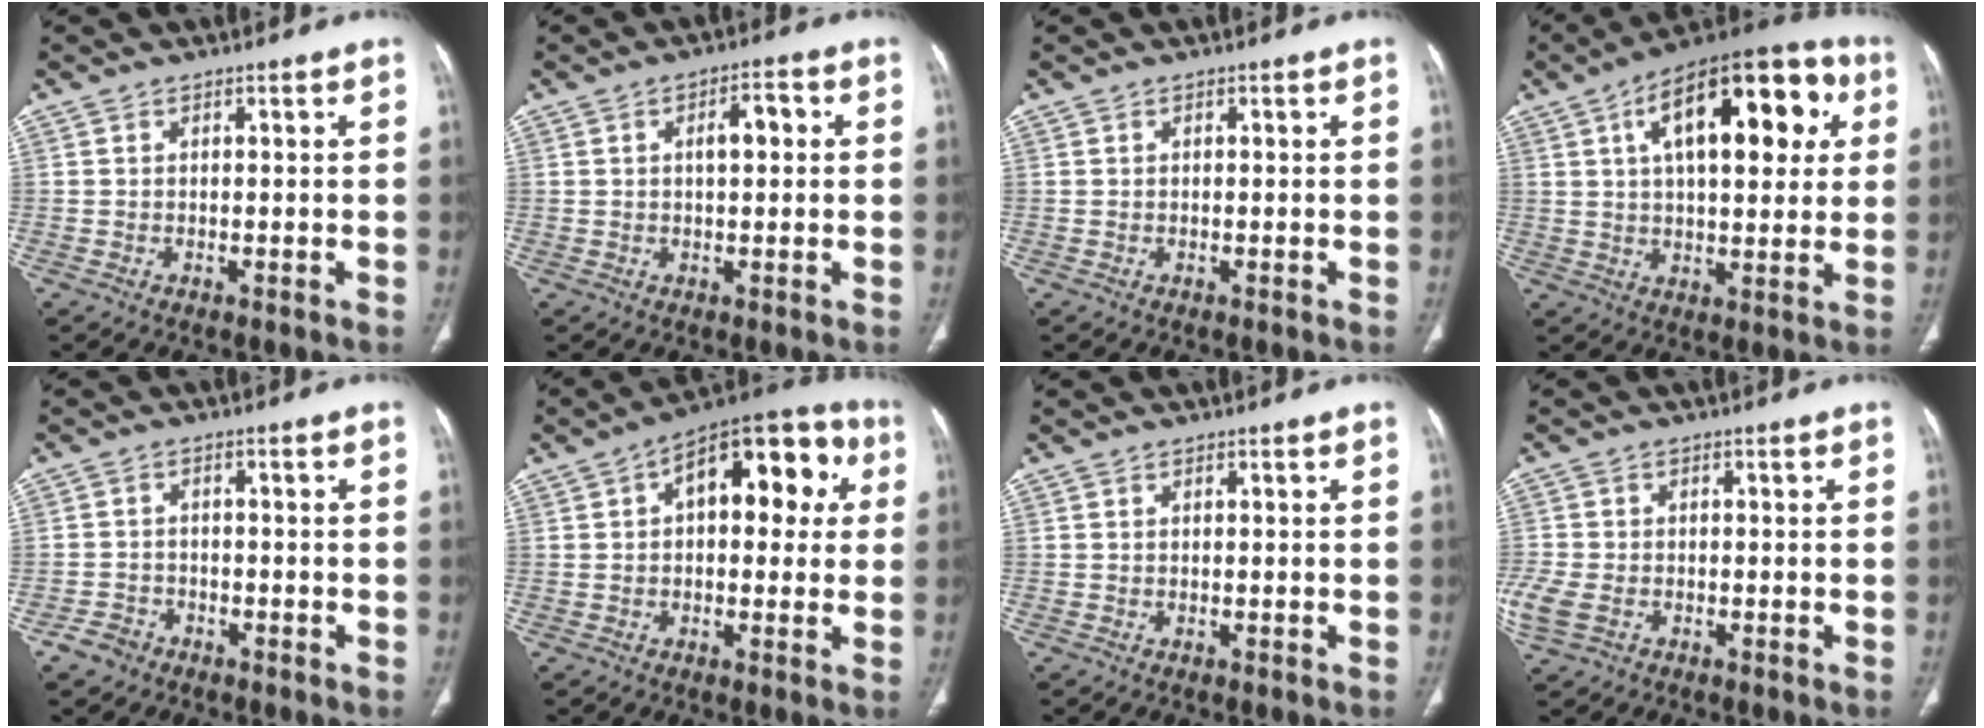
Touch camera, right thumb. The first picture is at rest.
{"total": 4.5, "force": [0.8, 2.1, 3.9], "torque": [-0.058, 0.011, 0.009]}
{"total": 0.0}
{"total": 23.0, "force": [7.2, 10.5, 19.1], "torque": [-0.257, 0.017, 0.101]}
{"total": 3.3, "force": [-2.2, 2.4, 0.6], "torque": [-0.008, 0.019, -0.036]}
{"total": 17.3, "force": [4.4, 9.1, 14.0], "torque": [-0.145, 0.034, 0.053]}
{"total": 0.0}
{"total": 5.9, "force": [-2.2, 4.1, 3.7], "torque": [-0.105, 0.004, -0.038]}